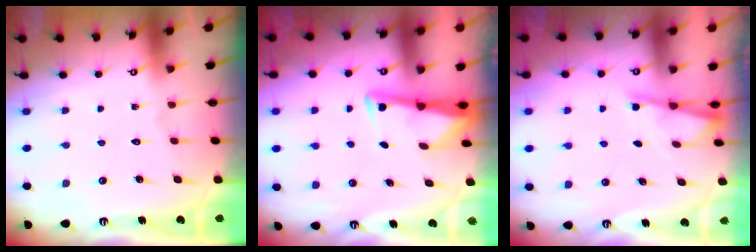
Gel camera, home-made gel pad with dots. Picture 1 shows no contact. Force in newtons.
{"total": 3.0, "press": 3.0, "slide": 0.4}
{"total": 2.5, "press": 2.5, "slide": 0.4}